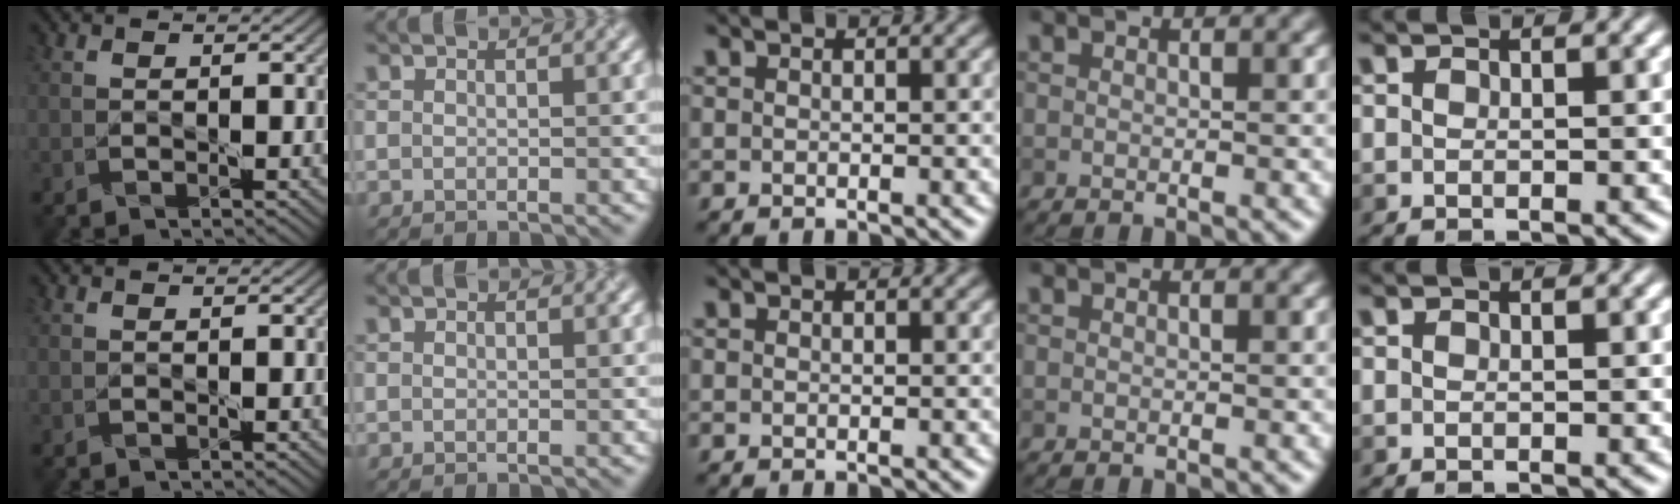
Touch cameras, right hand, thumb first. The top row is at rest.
{}